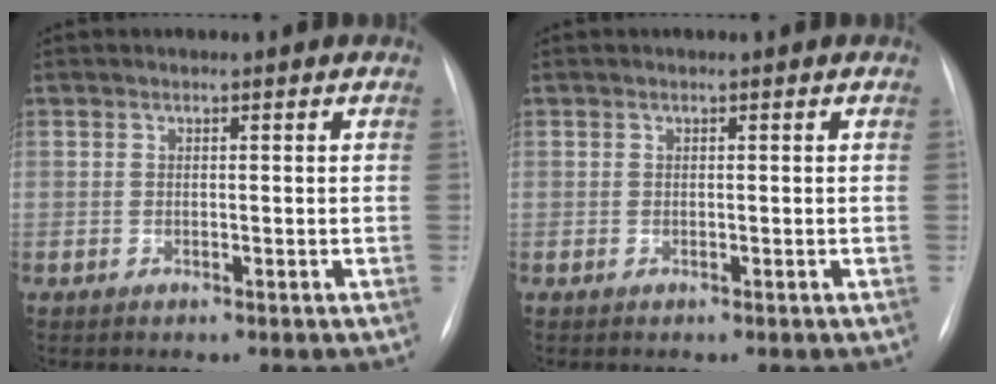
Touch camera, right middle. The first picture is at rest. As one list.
[{"total": 0.0}]